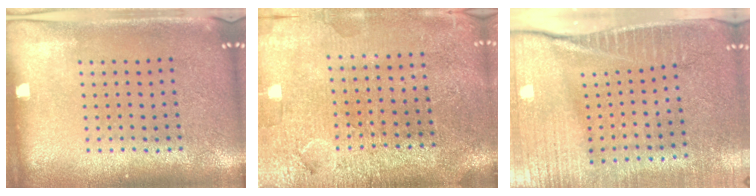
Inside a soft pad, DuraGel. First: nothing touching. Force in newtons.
{"total": 3.6, "press": 3.4, "slide": 1.4}
{"total": 4.1, "press": 3.7, "slide": 1.9}